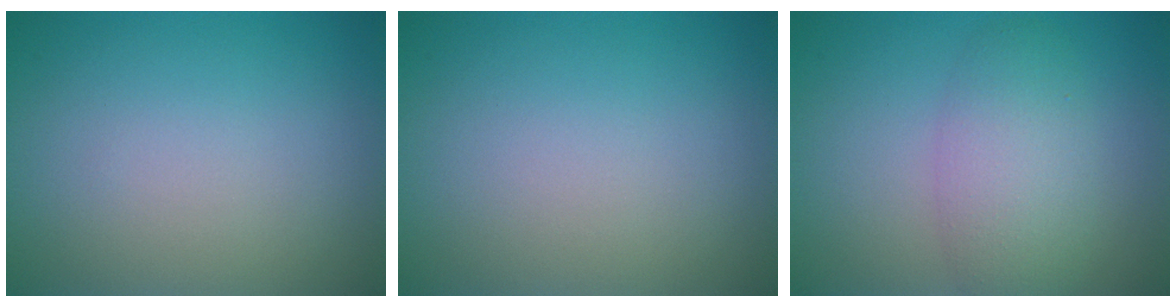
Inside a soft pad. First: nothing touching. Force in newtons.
{"total": 0.0}
{"total": 4.4, "press": 4.4, "slide": 0.1}